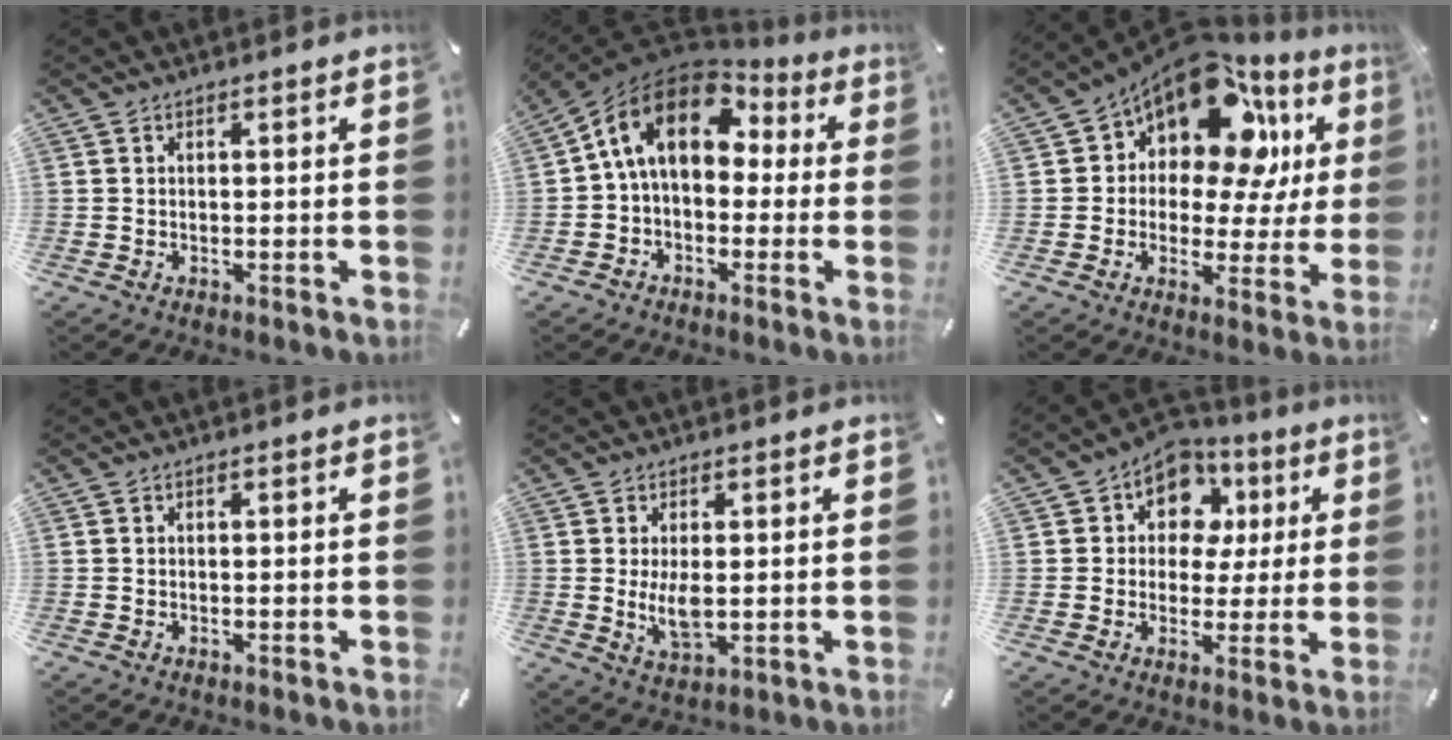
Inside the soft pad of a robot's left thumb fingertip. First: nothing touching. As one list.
[{"total": 14.0, "force": [3.0, 10.0, 9.3], "torque": [-0.173, 0.004, 0.051]}, {"total": 14.4, "force": [9.1, 7.9, 7.8], "torque": [-0.130, -0.078, 0.159]}, {"total": 0.0}, {"total": 5.8, "force": [0.3, 2.9, 5.0], "torque": [-0.107, -0.006, 0.000]}, {"total": 9.7, "force": [3.9, 8.0, 4.0], "torque": [-0.070, -0.025, 0.072]}]